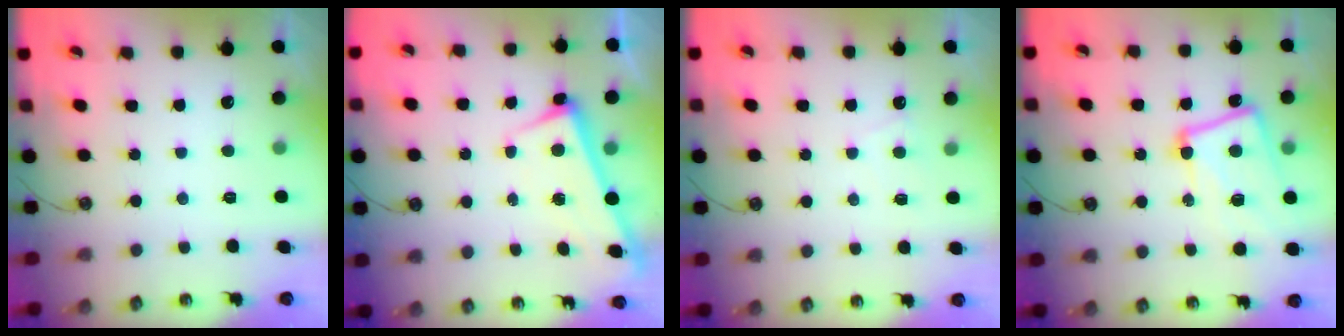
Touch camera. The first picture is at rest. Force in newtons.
{"total": 2.9, "press": 2.9, "slide": 0.4}
{"total": 1.5, "press": 1.4, "slide": 0.4}
{"total": 12.2, "press": 12.1, "slide": 1.9}